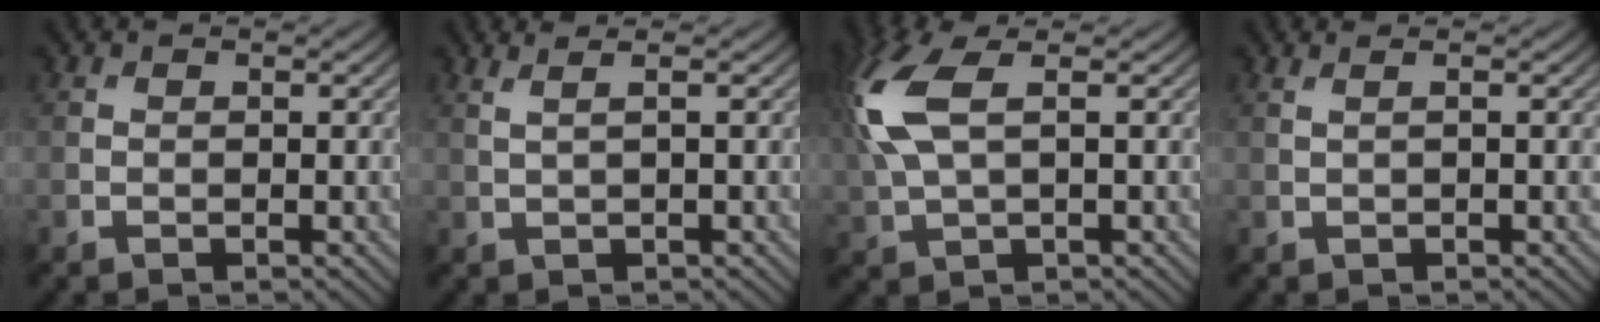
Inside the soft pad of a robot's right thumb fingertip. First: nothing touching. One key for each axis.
{"total": 2.2, "fx": 0.9, "fy": 0.5, "fz": 1.9, "tx": -0.027, "ty": 0.009, "tz": 0.000}
{"total": 9.3, "fx": 2.3, "fy": 4.0, "fz": 8.1, "tx": -0.238, "ty": 0.017, "tz": 0.047}
{"total": 1.2, "fx": 0.3, "fy": 0.4, "fz": 1.2, "tx": -0.015, "ty": 0.005, "tz": -0.007}